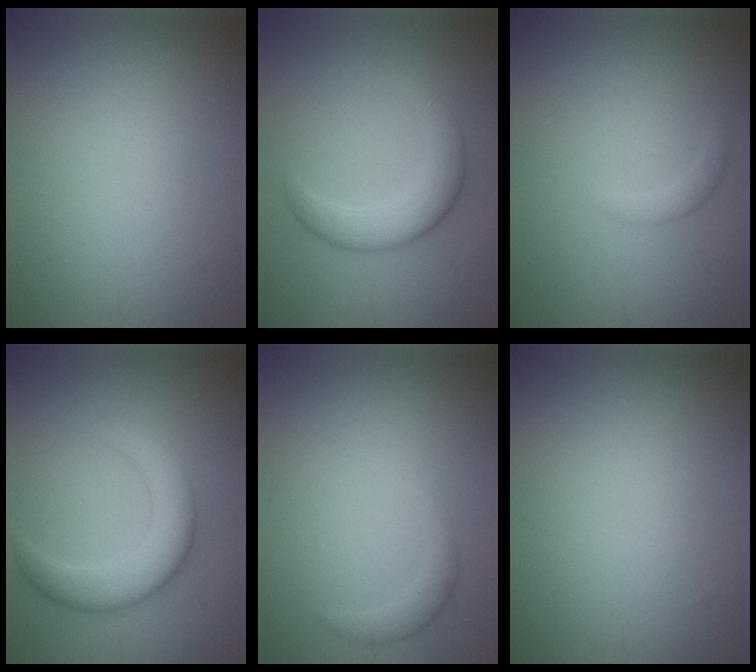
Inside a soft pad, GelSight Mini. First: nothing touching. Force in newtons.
{"total": 4.3, "press": 4.3, "slide": 0.2}
{"total": 1.0, "press": 0.9, "slide": 0.2}
{"total": 5.0, "press": 5.0, "slide": 0.1}
{"total": 1.5, "press": 1.5, "slide": 0.1}
{"total": 0.0}